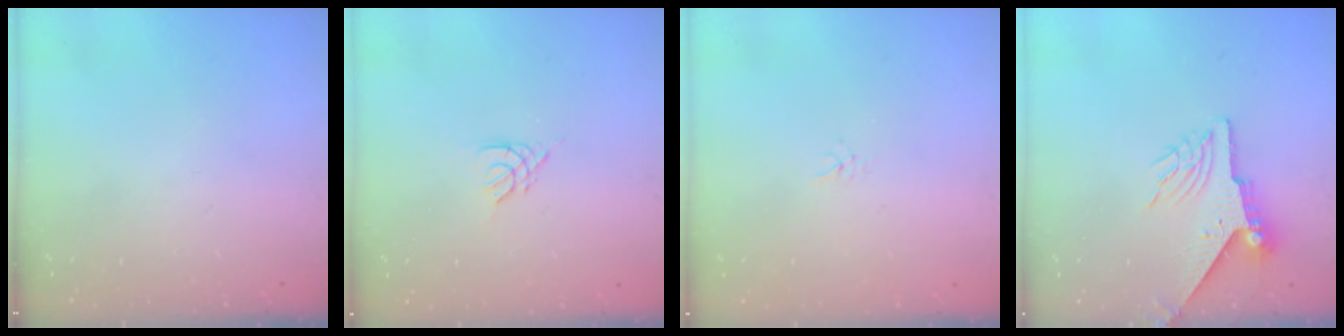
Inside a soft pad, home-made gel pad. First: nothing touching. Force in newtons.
{"total": 2.7, "press": 2.7, "slide": 0.5}
{"total": 1.5, "press": 1.5, "slide": 0.1}
{"total": 8.4, "press": 8.3, "slide": 1.2}